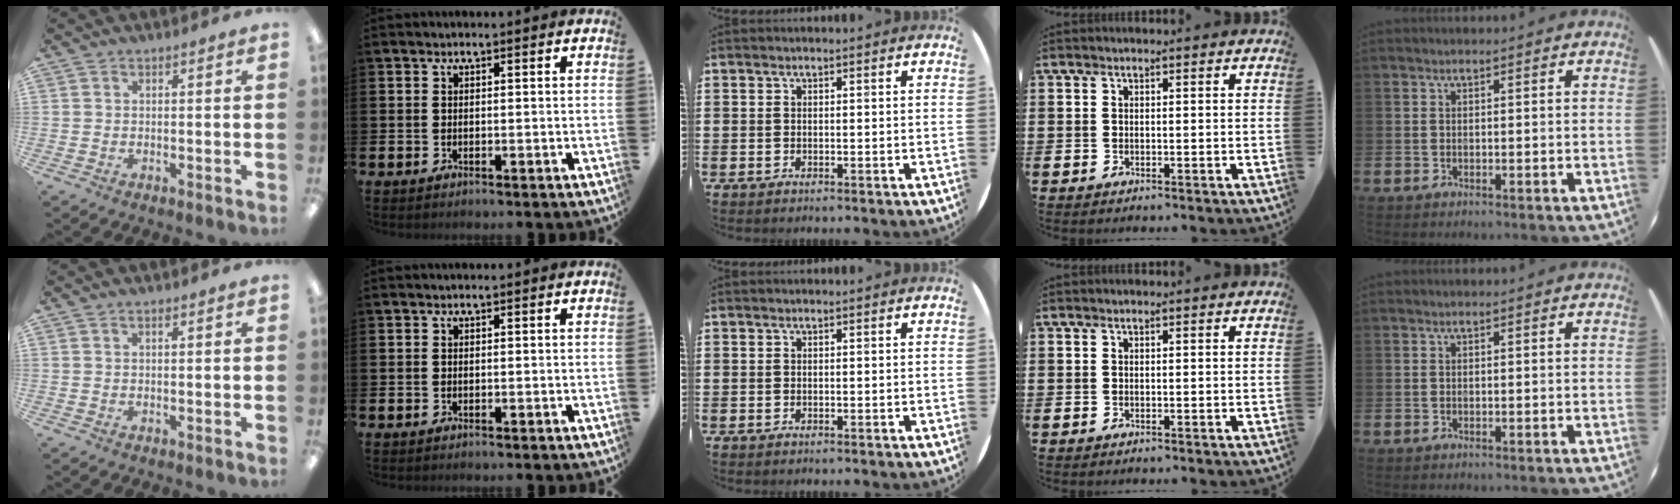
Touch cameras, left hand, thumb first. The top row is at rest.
{"thumb": {"total": 0.6, "force": [0.5, 0.2, 0.3], "torque": [-0.001, -0.001, 0.007]}}